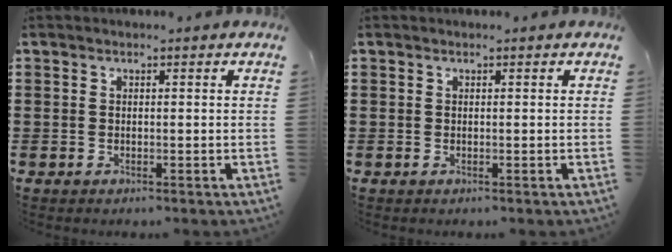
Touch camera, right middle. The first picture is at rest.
{"total": 0.0}